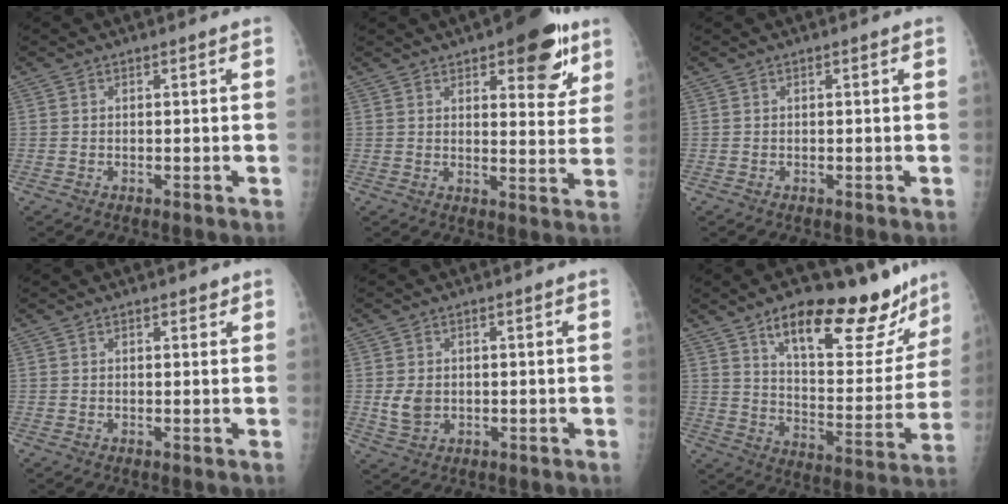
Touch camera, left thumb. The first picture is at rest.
{"total": 13.0, "force": [7.3, 5.4, 9.4], "torque": [-0.076, -0.031, 0.093]}
{"total": 0.0}
{"total": 1.4, "force": [1.0, 0.7, 0.8], "torque": [-0.002, -0.003, 0.010]}
{"total": 4.0, "force": [-0.1, 3.1, 2.6], "torque": [-0.042, -0.006, 0.006]}
{"total": 24.3, "force": [17.4, 8.4, 14.8], "torque": [-0.163, -0.085, 0.255]}